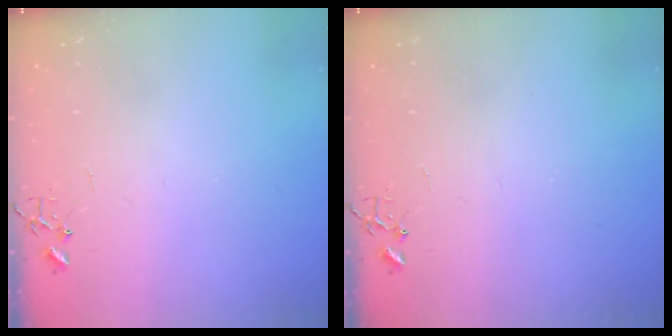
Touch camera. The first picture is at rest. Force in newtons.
{"total": 0.0}